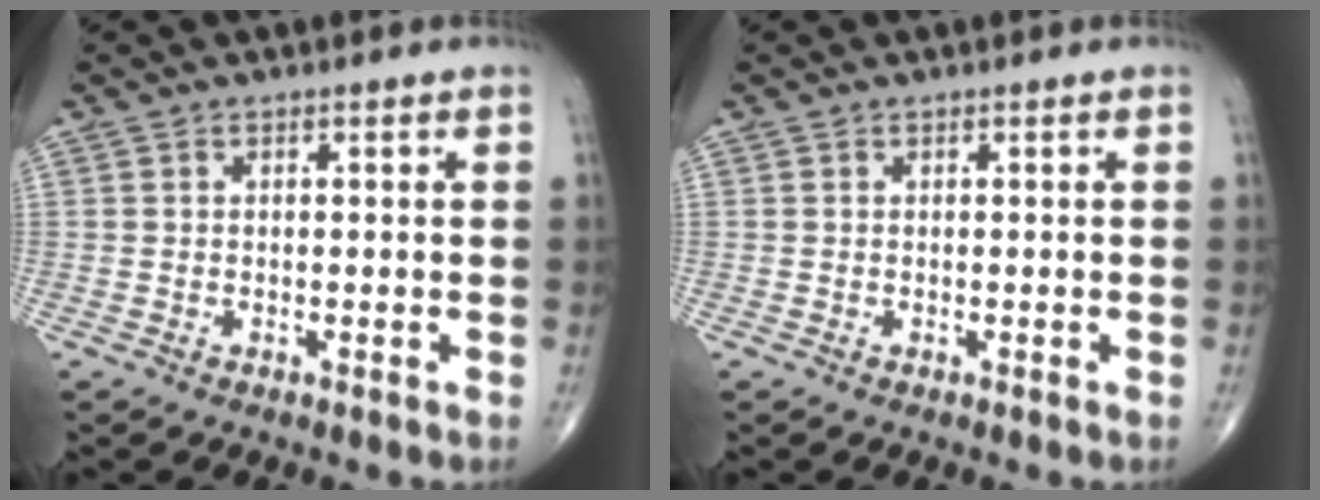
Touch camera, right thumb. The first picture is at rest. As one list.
[{"total": 0.0}]